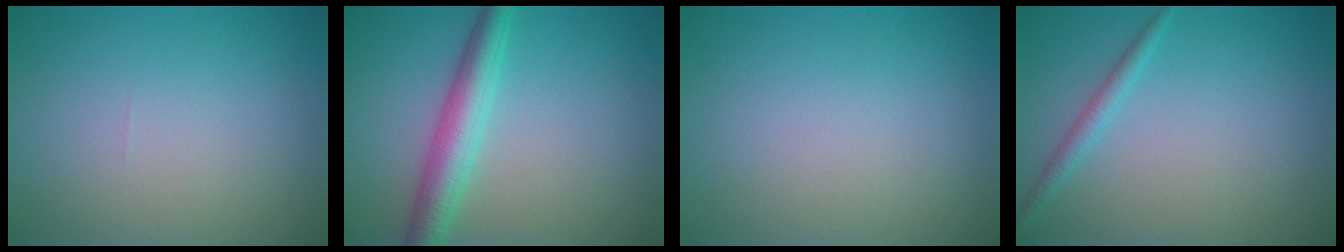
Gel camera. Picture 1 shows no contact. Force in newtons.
{"total": 4.3, "press": 4.3, "slide": 0.1}
{"total": 0.0}
{"total": 1.4, "press": 1.4, "slide": 0.1}